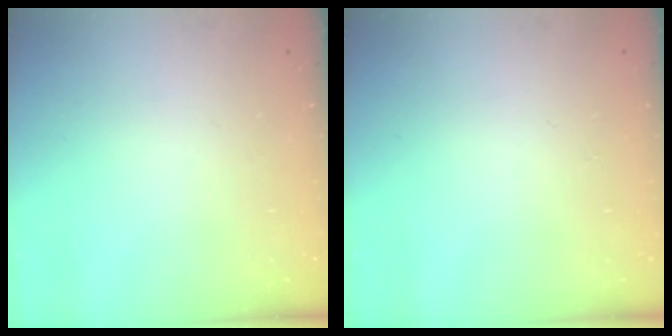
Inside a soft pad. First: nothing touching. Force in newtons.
{"total": 0.0}